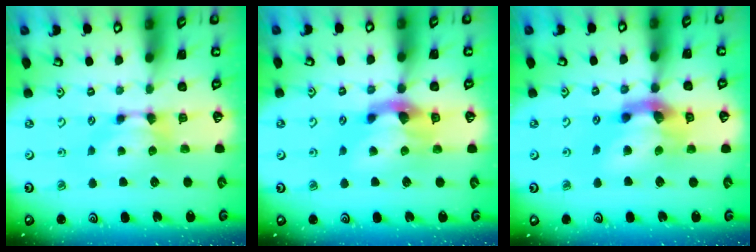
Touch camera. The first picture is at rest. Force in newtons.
{"total": 4.5, "press": 4.1, "slide": 2.0}
{"total": 6.3, "press": 5.9, "slide": 2.2}